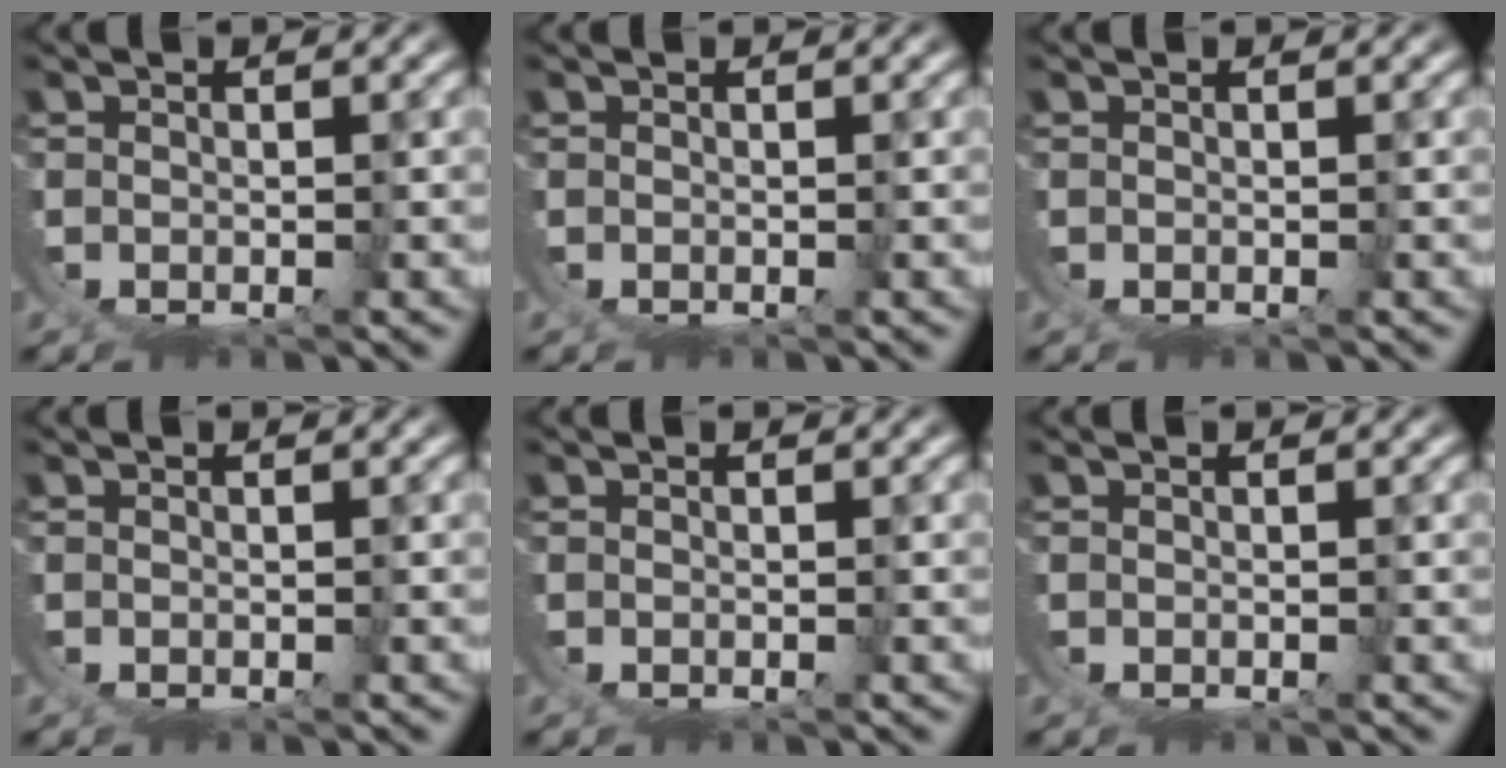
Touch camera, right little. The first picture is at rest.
{"total": 0.0}
{"total": 0.0}
{"total": 0.0}
{"total": 0.0}
{"total": 0.0}